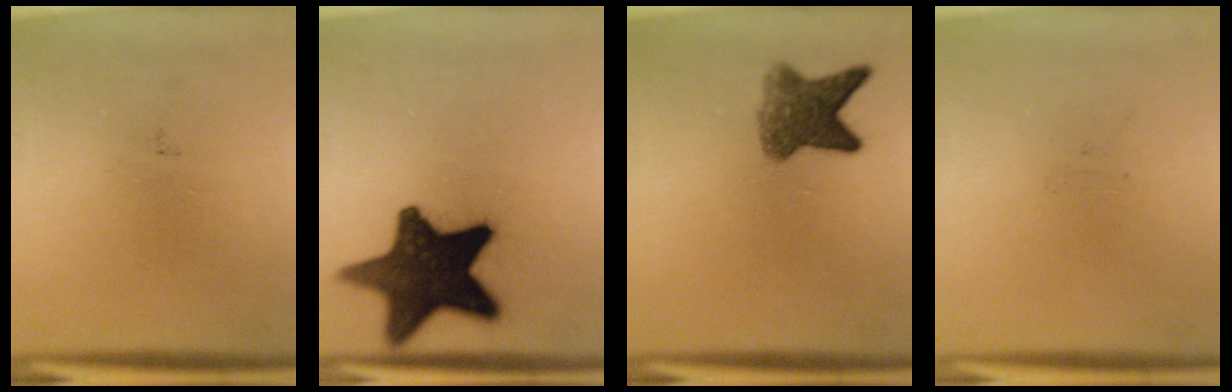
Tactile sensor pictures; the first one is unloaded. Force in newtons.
{"total": 16.7}
{"total": 6.0}
{"total": 0.0}